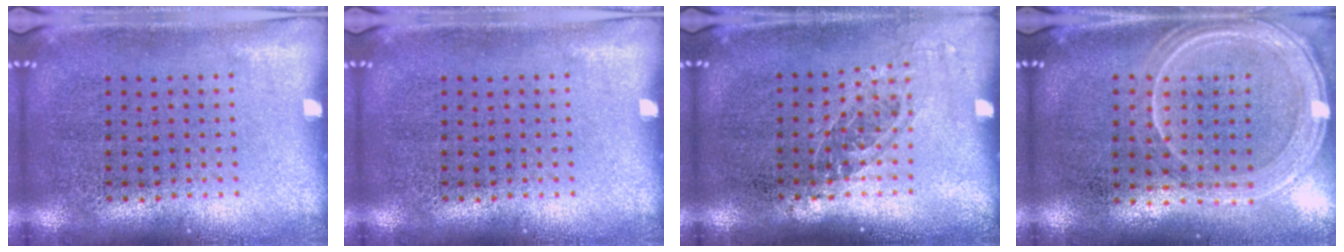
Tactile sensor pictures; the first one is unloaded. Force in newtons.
{"total": 0.0}
{"total": 1.2, "press": 1.0, "slide": 0.7}
{"total": 1.3, "press": 1.3, "slide": 0.2}